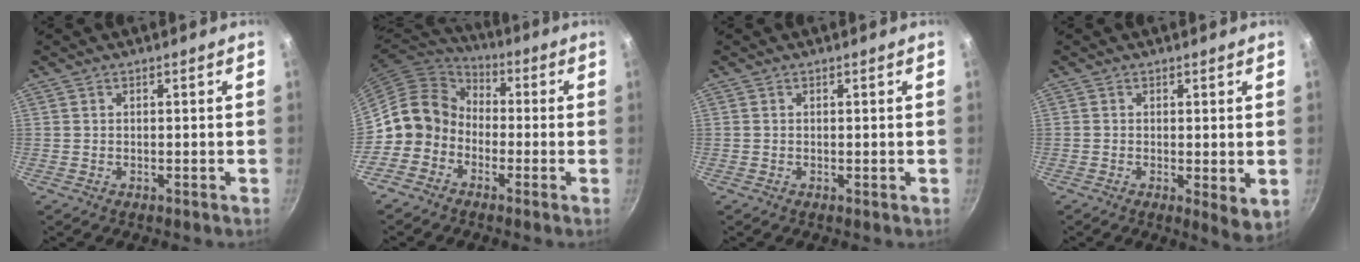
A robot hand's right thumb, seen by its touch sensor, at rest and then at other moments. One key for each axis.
{"total": 9.6, "fx": -2.4, "fy": 8.5, "fz": 3.7, "tx": -0.021, "ty": 0.046, "tz": -0.065}
{"total": 0.0}
{"total": 4.3, "fx": 0.0, "fy": 1.7, "fz": 4.0, "tx": -0.056, "ty": -0.015, "tz": 0.001}